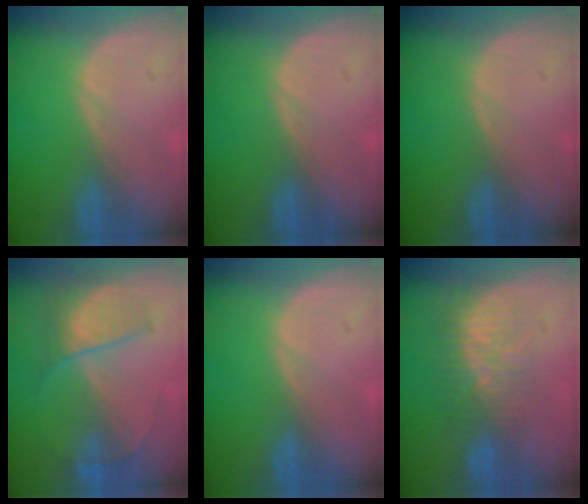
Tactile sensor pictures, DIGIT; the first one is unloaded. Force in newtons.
{"total": 0.0}
{"total": 0.0}
{"total": 5.9, "press": 5.8, "slide": 1.0}
{"total": 0.0}
{"total": 7.6, "press": 7.1, "slide": 2.8}